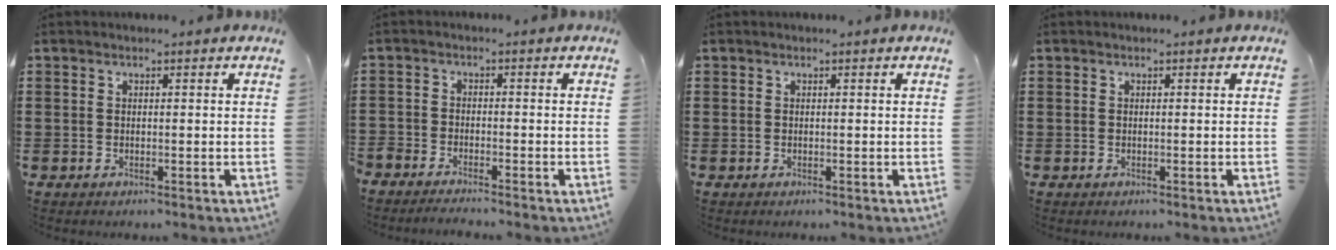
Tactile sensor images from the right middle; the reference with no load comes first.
{"total": 2.5, "force": [-2.5, 0.2, -0.1], "torque": [-0.012, -0.002, -0.057]}
{"total": 0.0}
{"total": 0.0}